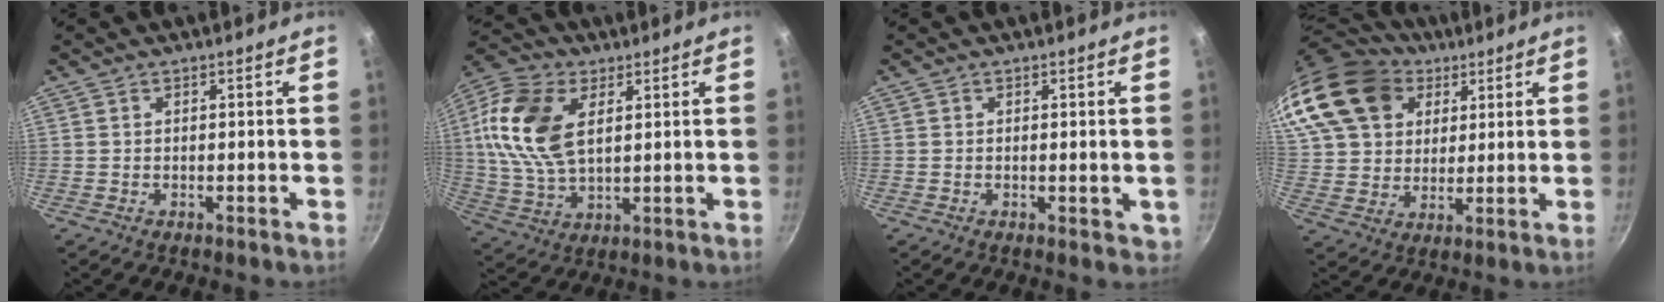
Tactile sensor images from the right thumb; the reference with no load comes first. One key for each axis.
{"total": 16.2, "fx": 4.1, "fy": 9.5, "fz": 12.5, "tx": -0.238, "ty": -0.003, "tz": 0.077}
{"total": 2.0, "fx": 0.0, "fy": 1.0, "fz": 1.7, "tx": -0.018, "ty": -0.005, "tz": 0.000}
{"total": 24.8, "fx": 11.5, "fy": 18.3, "fz": 12.2, "tx": -0.266, "ty": 0.019, "tz": 0.214}